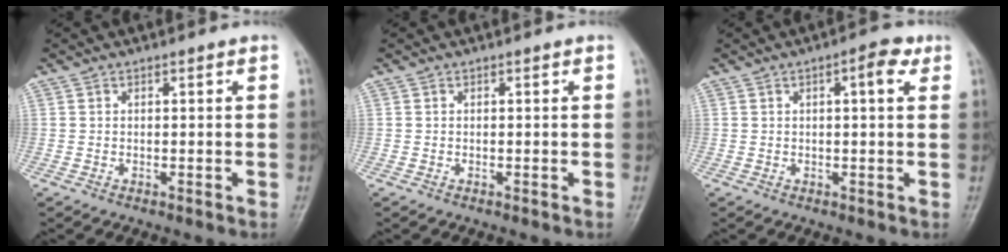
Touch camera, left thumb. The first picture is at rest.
{"total": 0.0}
{"total": 4.4, "force": [1.8, 1.4, 3.8], "torque": [-0.050, 0.004, 0.020]}